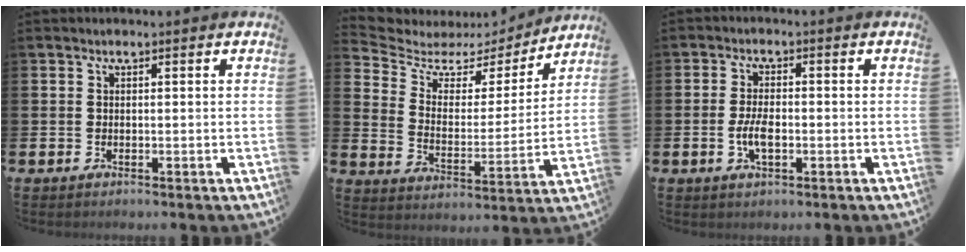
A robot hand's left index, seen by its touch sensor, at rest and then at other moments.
{"total": 5.4, "force": [4.5, 2.9, 0.9], "torque": [-0.056, -0.036, 0.070]}
{"total": 3.7, "force": [-0.8, 1.5, 3.2], "torque": [-0.063, -0.001, -0.017]}